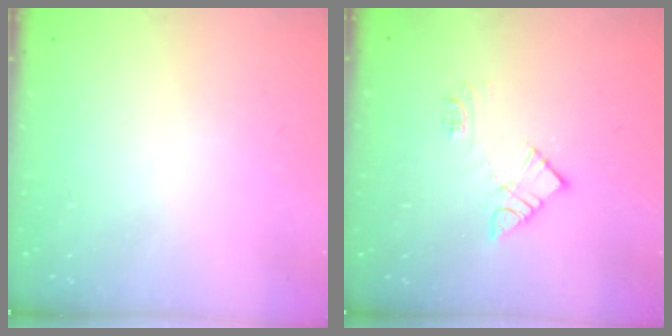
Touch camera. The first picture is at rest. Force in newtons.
{"total": 10.1, "press": 10.1, "slide": 0.6}